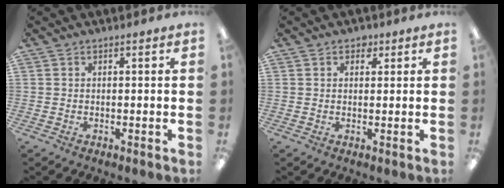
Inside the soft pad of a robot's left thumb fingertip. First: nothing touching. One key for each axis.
{"total": 2.1, "fx": 1.2, "fy": 1.4, "fz": 1.1, "tx": -0.006, "ty": -0.003, "tz": 0.018}